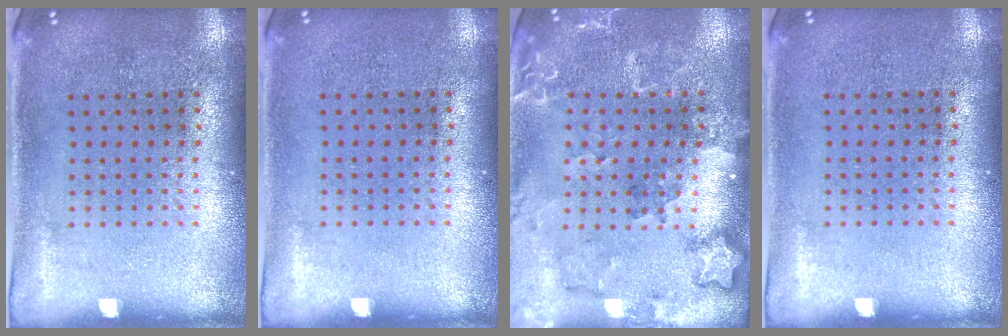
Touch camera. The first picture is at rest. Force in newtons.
{"total": 0.0}
{"total": 1.8, "press": 1.7, "slide": 0.4}
{"total": 0.0}